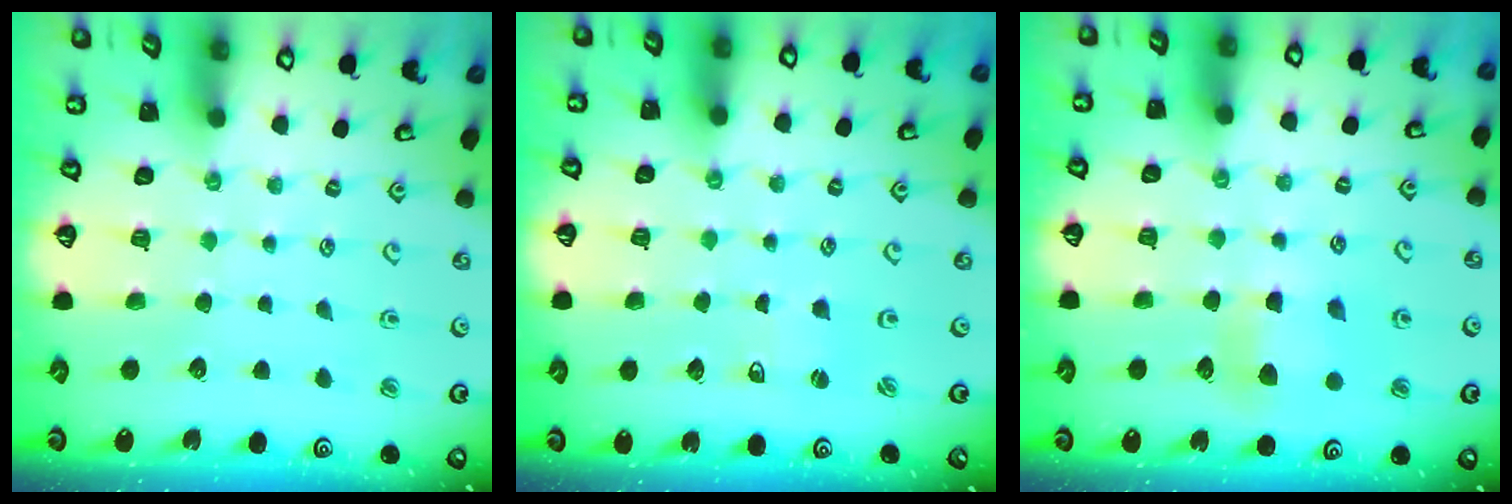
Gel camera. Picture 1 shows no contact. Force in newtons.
{"total": 1.7, "press": 1.7, "slide": 0.3}
{"total": 7.7, "press": 7.7, "slide": 0.3}